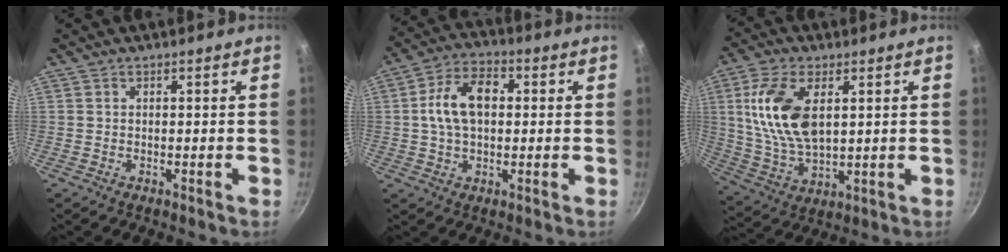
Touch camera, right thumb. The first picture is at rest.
{"total": 10.9, "force": [1.2, 7.0, 8.3], "torque": [-0.129, 0.023, 0.009]}
{"total": 14.6, "force": [3.6, 7.8, 11.9], "torque": [-0.226, -0.012, 0.076]}